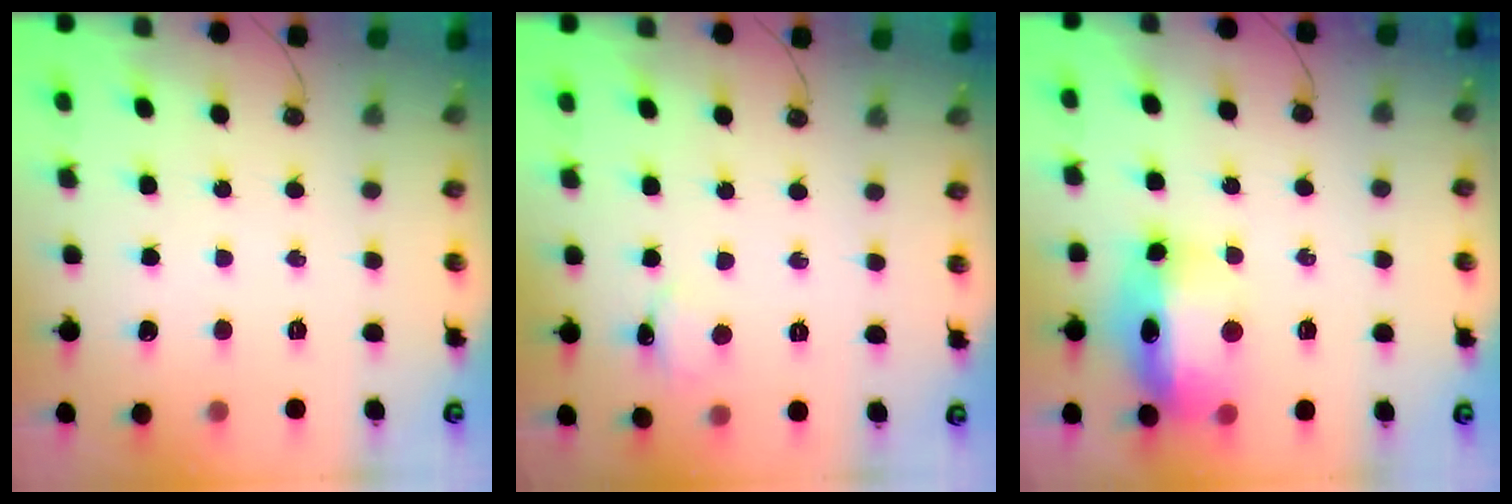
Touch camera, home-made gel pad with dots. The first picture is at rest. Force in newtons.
{"total": 3.3, "press": 3.3, "slide": 0.4}
{"total": 14.4, "press": 14.3, "slide": 1.3}